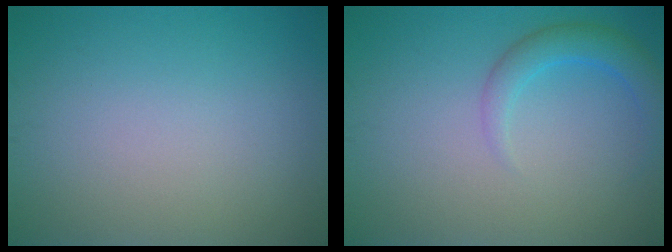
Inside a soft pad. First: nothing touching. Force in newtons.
{"total": 2.7, "press": 2.7, "slide": 0.2}